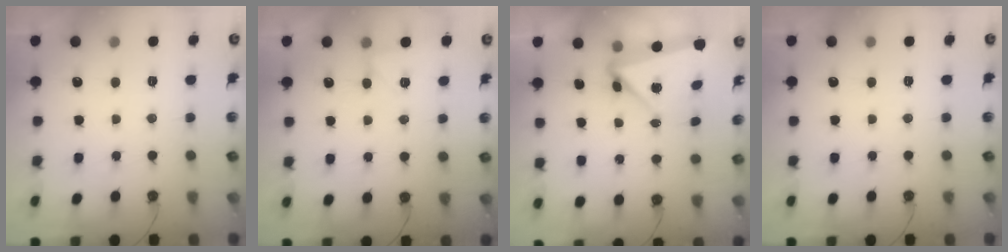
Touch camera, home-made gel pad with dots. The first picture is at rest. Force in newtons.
{"total": 4.8, "press": 4.1, "slide": 2.4}
{"total": 7.0, "press": 4.9, "slide": 5.0}
{"total": 0.0}